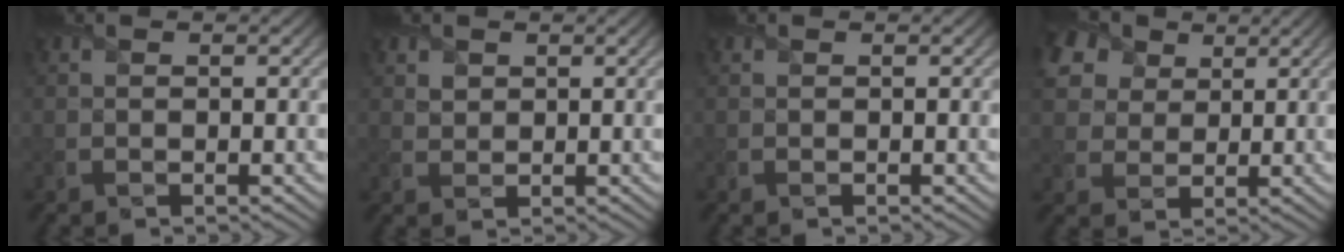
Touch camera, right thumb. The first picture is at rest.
{"total": 1.5, "force": [1.0, 1.1, 0.4], "torque": [-0.014, -0.002, 0.022]}
{"total": 0.0}
{"total": 9.4, "force": [4.8, 6.6, 4.7], "torque": [-0.139, 0.028, 0.081]}